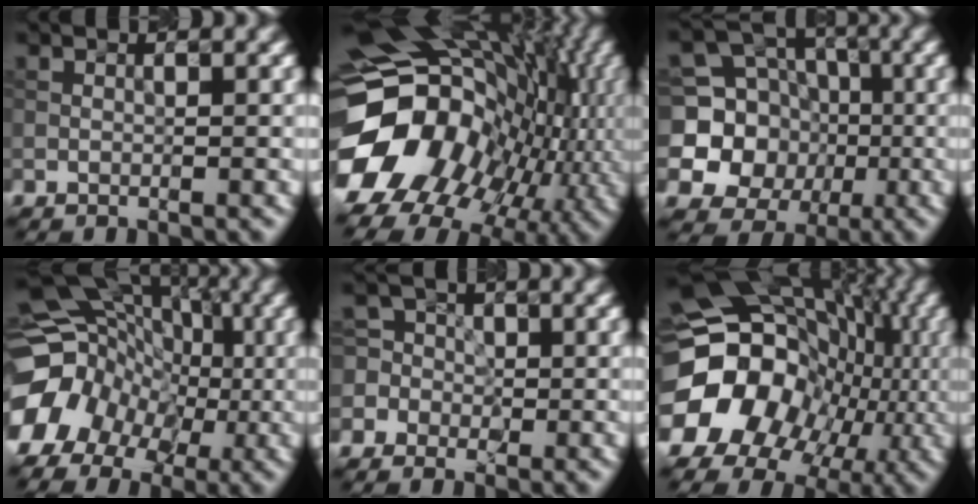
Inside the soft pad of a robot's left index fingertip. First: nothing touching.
{"total": 17.7, "force": [-1.7, 13.7, 11.1], "torque": [-0.200, 0.000, -0.010]}
{"total": 10.1, "force": [-0.6, 9.6, 3.1], "torque": [-0.080, 0.008, -0.031]}
{"total": 15.1, "force": [-4.4, 12.5, 7.1], "torque": [-0.142, -0.008, -0.089]}
{"total": 5.0, "force": [-1.8, 4.6, 1.1], "torque": [-0.005, 0.022, -0.064]}
{"total": 20.0, "force": [-2.7, 17.4, 9.4], "torque": [-0.169, -0.012, -0.068]}